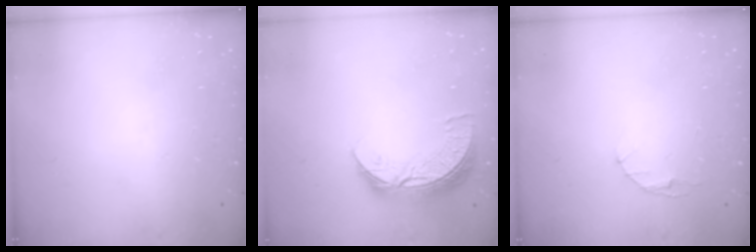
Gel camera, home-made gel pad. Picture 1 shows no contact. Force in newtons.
{"total": 10.3, "press": 10.2, "slide": 0.7}
{"total": 2.9, "press": 2.9, "slide": 0.4}